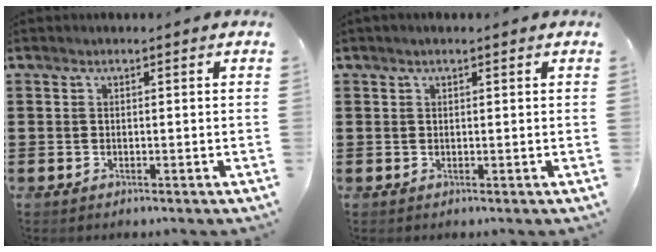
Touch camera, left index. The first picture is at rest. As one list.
[{"total": 0.7, "force": [0.4, 0.1, 0.6], "torque": [-0.011, 0.002, 0.008]}]